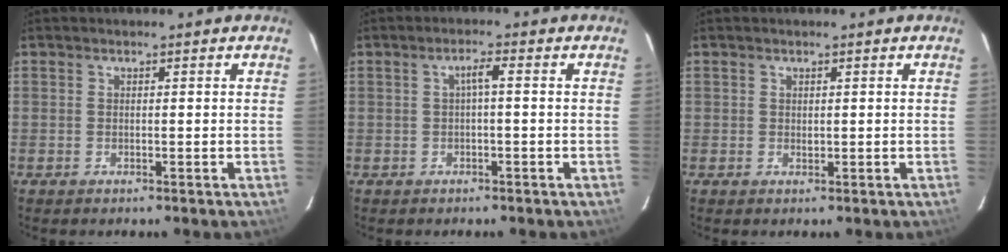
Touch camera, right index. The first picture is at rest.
{"total": 1.9, "force": [-0.2, 0.1, 1.9], "torque": [-0.037, 0.008, -0.002]}
{"total": 0.6, "force": [0.3, 0.5, 0.1], "torque": [-0.001, 0.002, 0.005]}